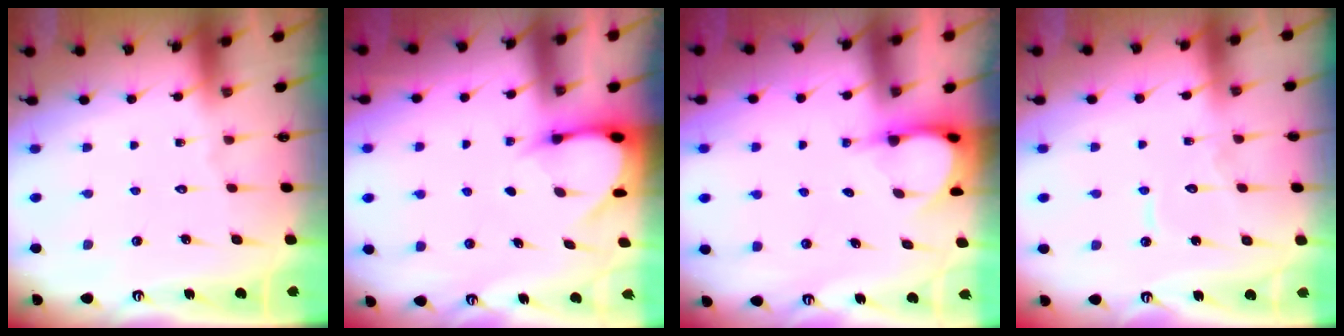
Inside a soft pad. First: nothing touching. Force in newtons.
{"total": 3.6, "press": 3.6, "slide": 0.2}
{"total": 3.8, "press": 3.8, "slide": 0.2}
{"total": 5.9, "press": 5.8, "slide": 0.6}